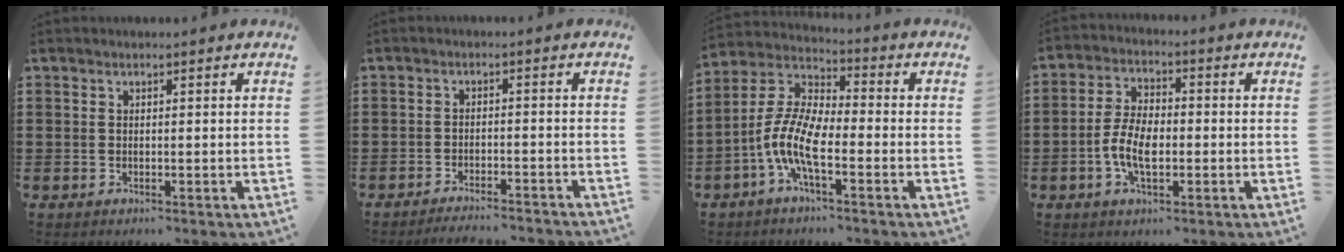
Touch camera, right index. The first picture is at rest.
{"total": 2.8, "force": [-2.7, -0.2, 0.4], "torque": [-0.010, 0.000, -0.057]}
{"total": 9.0, "force": [-3.8, 3.1, 7.5], "torque": [-0.197, -0.017, -0.082]}
{"total": 6.6, "force": [-1.7, 3.3, 5.4], "torque": [-0.128, -0.001, -0.039]}